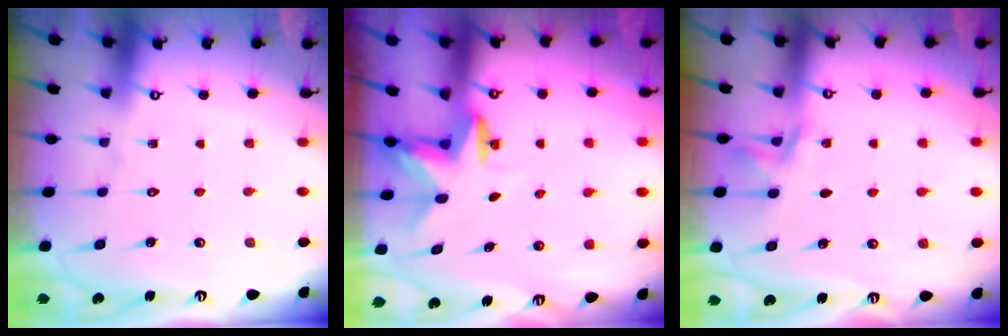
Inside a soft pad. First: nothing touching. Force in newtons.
{"total": 2.4, "press": 2.3, "slide": 0.4}
{"total": 1.6, "press": 1.5, "slide": 0.6}